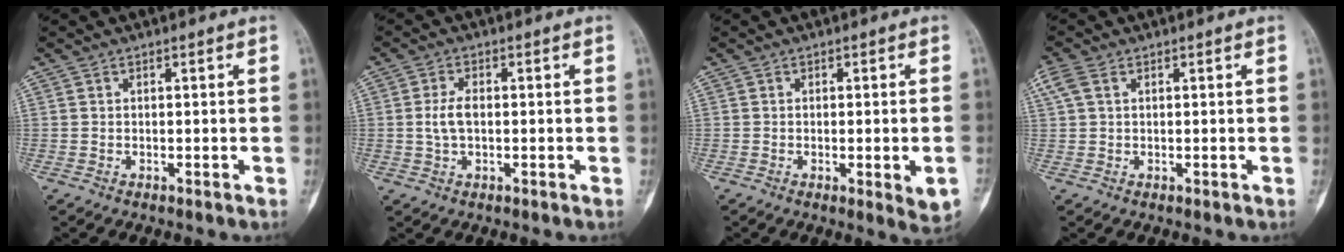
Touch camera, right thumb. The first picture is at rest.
{"total": 3.8, "force": [-0.1, 2.0, 3.2], "torque": [-0.070, 0.007, -0.003]}
{"total": 5.8, "force": [-1.4, 1.6, 5.4], "torque": [-0.068, -0.005, -0.011]}
{"total": 3.5, "force": [1.4, 2.1, 2.4], "torque": [-0.076, 0.022, 0.031]}